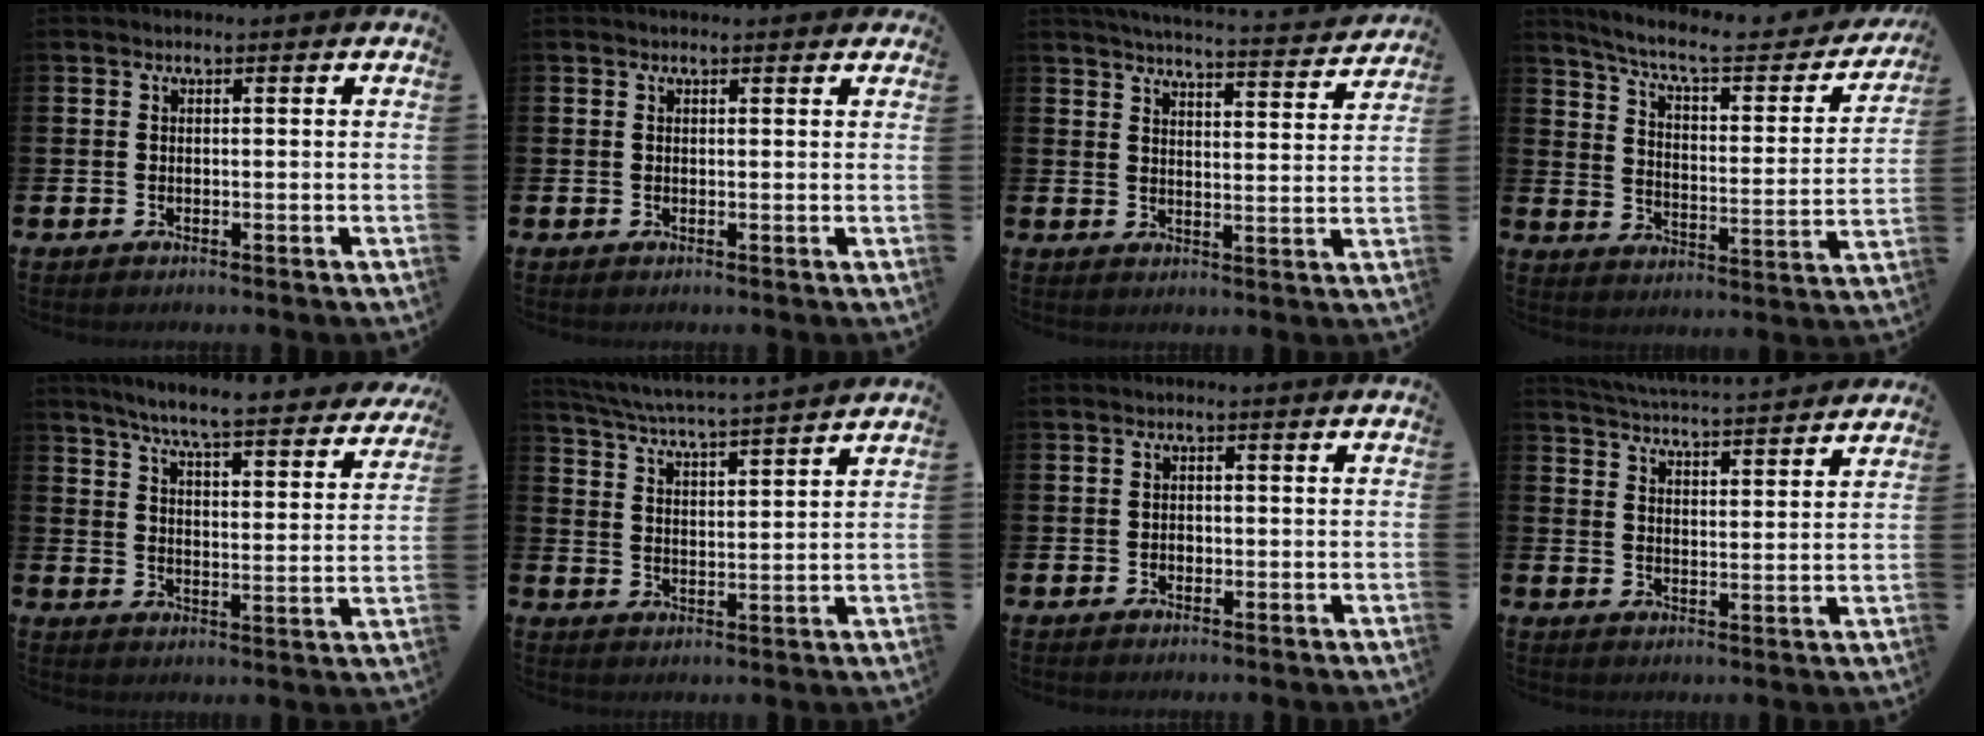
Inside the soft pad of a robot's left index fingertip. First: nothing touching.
{"total": 0.7, "force": [0.6, 0.2, 0.2], "torque": [0.006, -0.001, 0.008]}
{"total": 5.0, "force": [4.9, -0.3, 0.9], "torque": [-0.028, -0.038, 0.082]}
{"total": 7.9, "force": [6.7, 1.9, 3.6], "torque": [-0.094, -0.044, 0.109]}
{"total": 6.6, "force": [6.2, -0.2, 2.4], "torque": [-0.065, -0.049, 0.102]}
{"total": 5.5, "force": [5.3, -0.5, 1.3], "torque": [-0.047, -0.040, 0.091]}
{"total": 0.9, "force": [-0.3, 0.8, 0.3], "torque": [0.000, 0.002, -0.008]}
{"total": 5.3, "force": [5.3, -0.3, 0.3], "torque": [-0.029, -0.039, 0.093]}